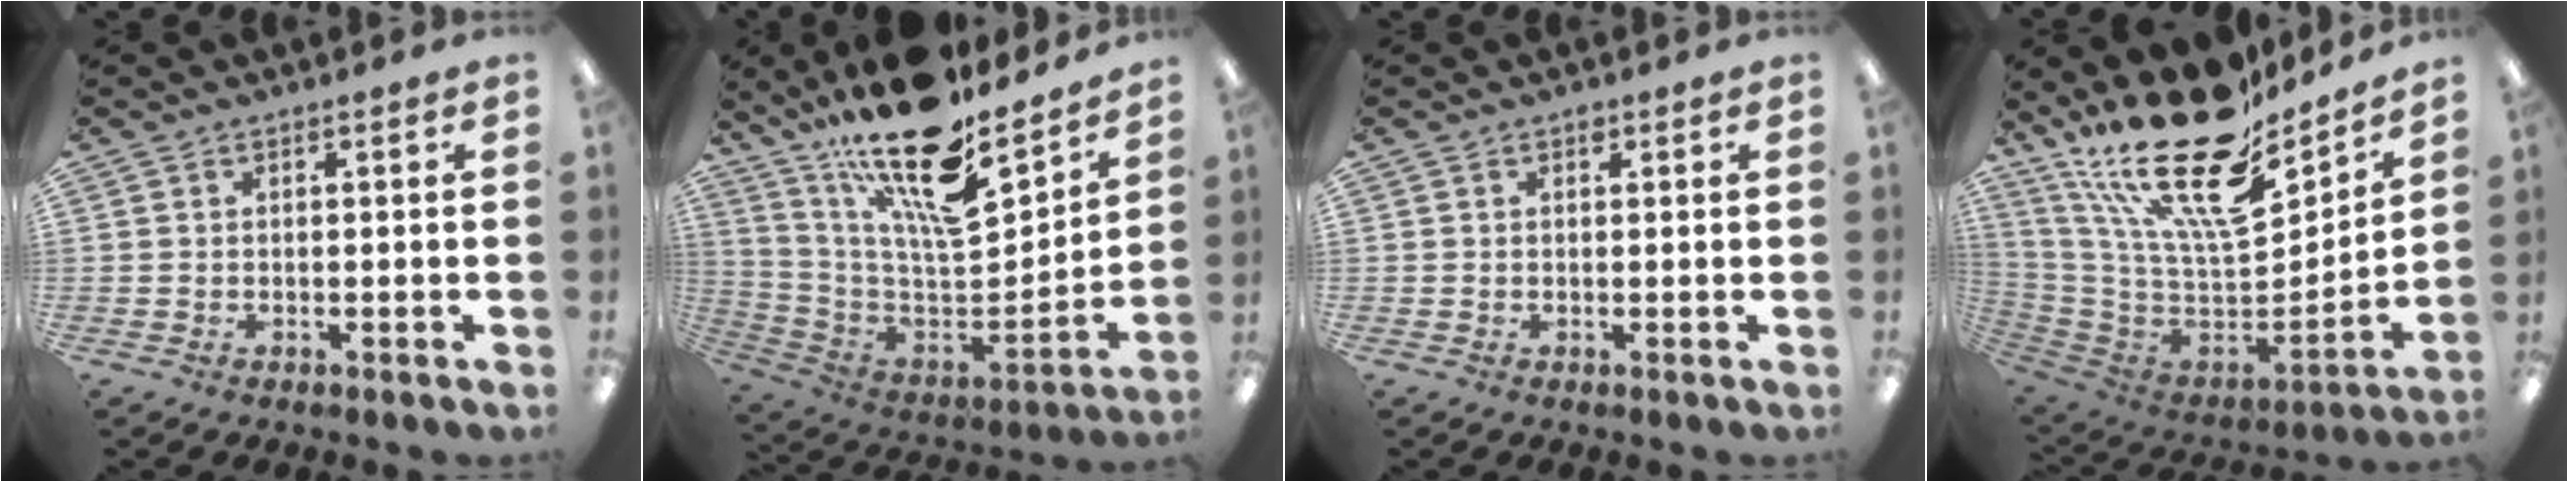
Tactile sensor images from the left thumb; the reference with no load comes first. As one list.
[{"total": 22.1, "force": [16.6, 6.7, 12.9], "torque": [-0.226, -0.123, 0.283]}, {"total": 0.8, "force": [0.5, 0.5, 0.3], "torque": [-0.006, 0.002, 0.009]}, {"total": 26.0, "force": [16.9, 9.8, 17.2], "torque": [-0.324, -0.126, 0.293]}]